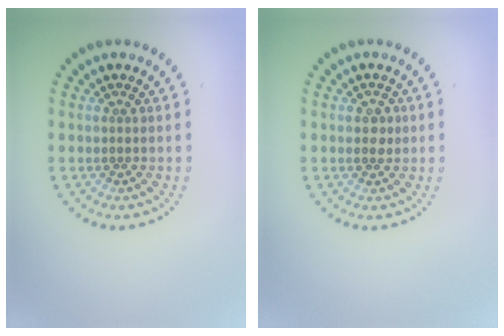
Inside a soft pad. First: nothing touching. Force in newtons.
{"total": 1.3, "press": 1.3, "slide": 0.0}